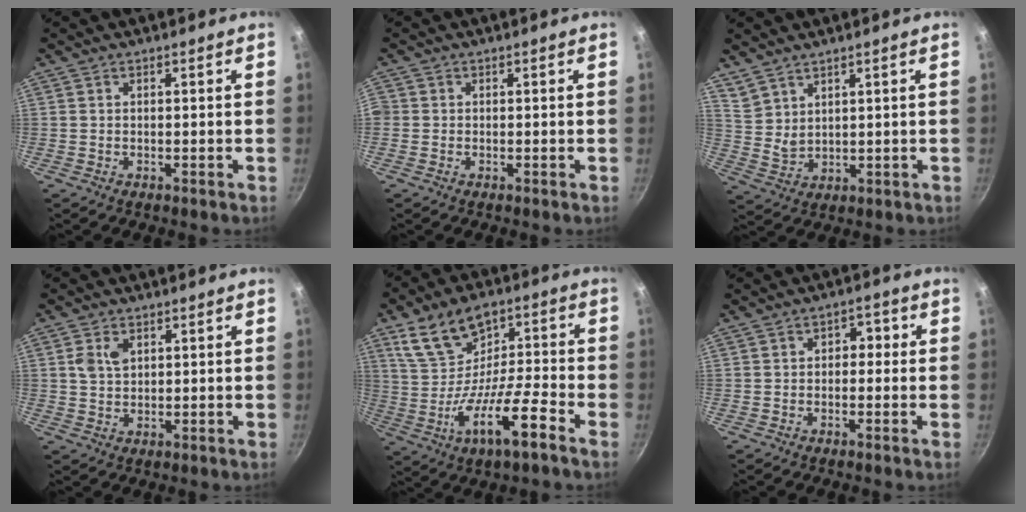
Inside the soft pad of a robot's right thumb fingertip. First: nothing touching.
{"total": 0.9, "force": [-0.2, 0.9, 0.3], "torque": [-0.005, 0.001, -0.007]}
{"total": 4.9, "force": [4.0, 2.2, 1.8], "torque": [-0.027, -0.024, 0.093]}
{"total": 4.0, "force": [1.3, 2.7, 2.6], "torque": [-0.042, -0.002, 0.025]}
{"total": 13.6, "force": [-2.8, 6.3, 11.8], "torque": [-0.174, 0.023, -0.054]}
{"total": 3.1, "force": [-0.2, 2.4, 2.0], "torque": [0.000, 0.009, -0.010]}